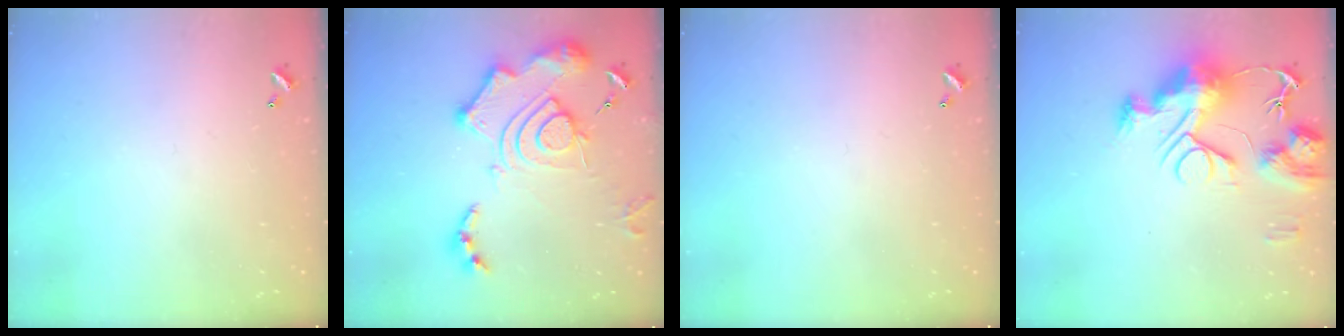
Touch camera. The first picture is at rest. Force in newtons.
{"total": 18.3, "press": 18.2, "slide": 1.7}
{"total": 0.0}
{"total": 14.8, "press": 14.7, "slide": 1.3}